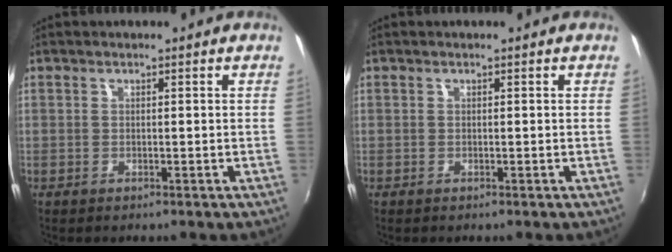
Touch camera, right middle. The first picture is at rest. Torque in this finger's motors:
{"motor_torque": [0.13, -0.24, 0.04, 0.01]}